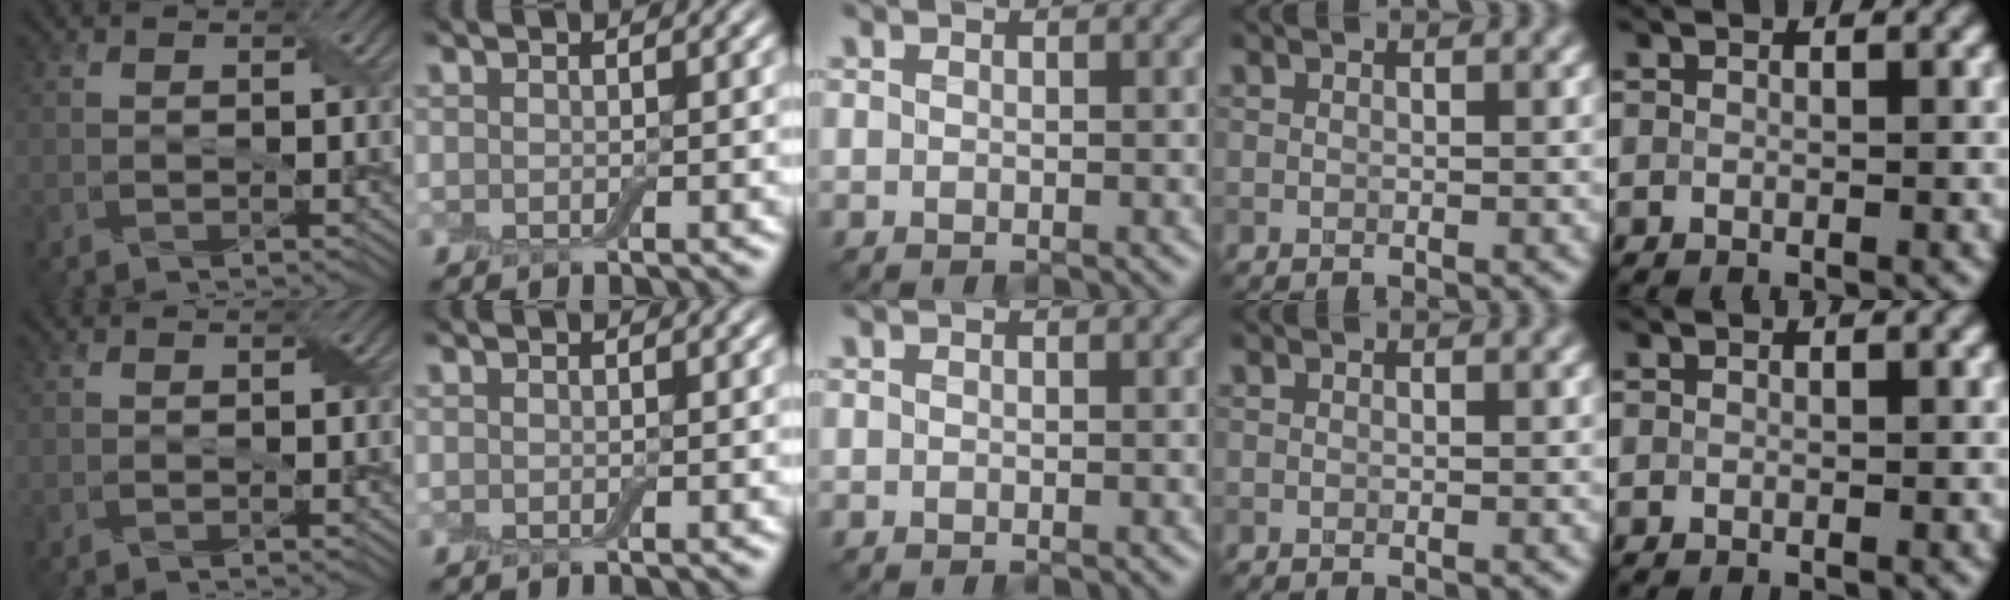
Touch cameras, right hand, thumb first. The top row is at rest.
{}